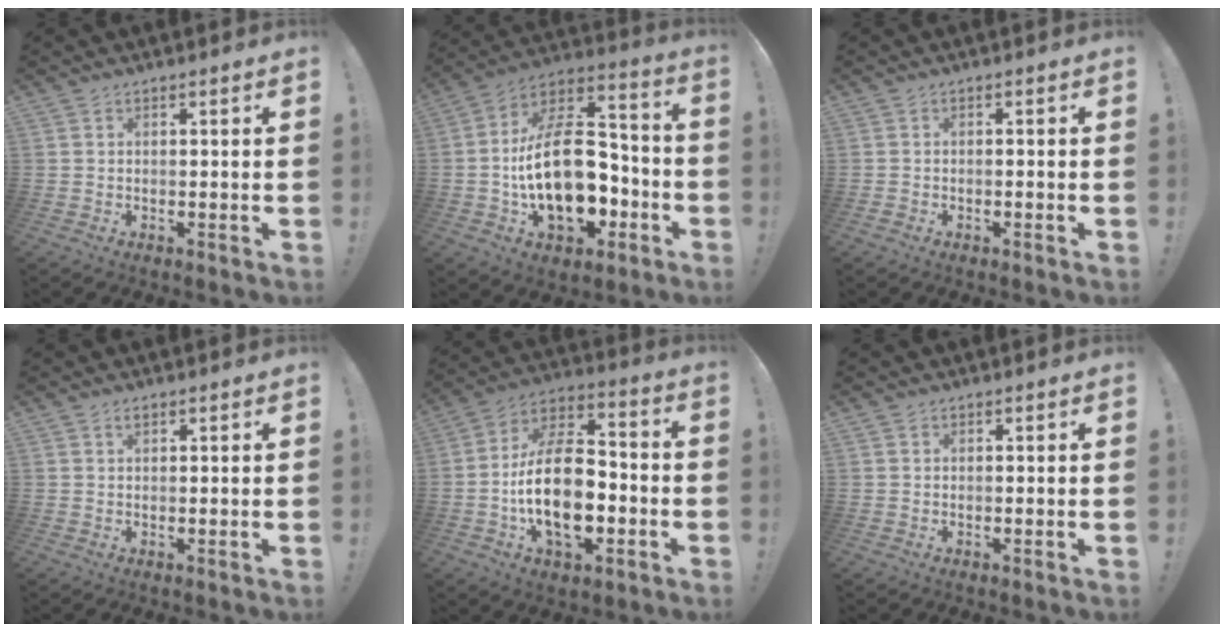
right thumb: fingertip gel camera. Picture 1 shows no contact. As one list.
[{"total": 23.8, "force": [-4.6, 14.2, 18.5], "torque": [-0.330, 0.035, -0.067]}, {"total": 1.2, "force": [-1.1, 0.5, 0.3], "torque": [-0.008, 0.006, -0.018]}, {"total": 1.1, "force": [0.8, 0.5, 0.6], "torque": [-0.006, -0.002, 0.014]}, {"total": 20.4, "force": [-4.1, 11.9, 16.1], "torque": [-0.305, 0.013, -0.066]}, {"total": 0.0}]